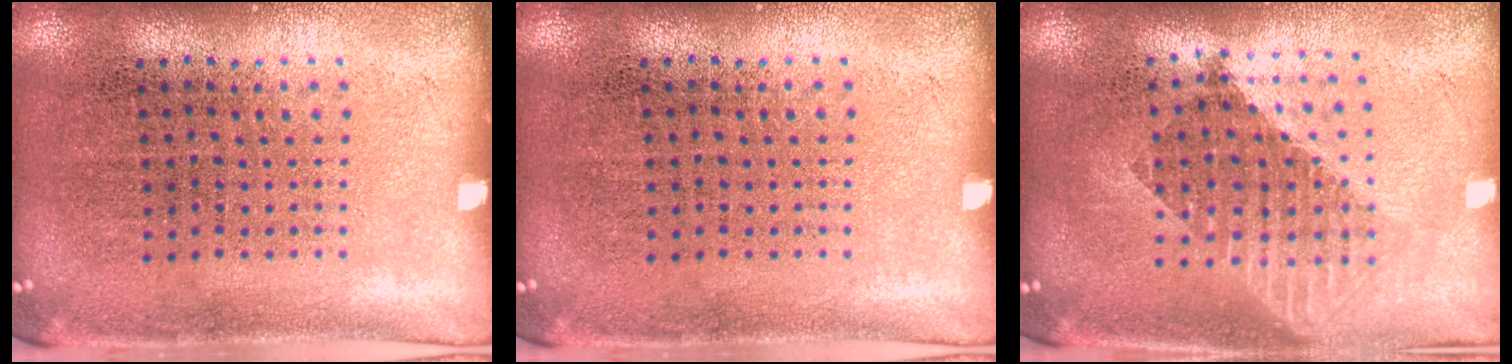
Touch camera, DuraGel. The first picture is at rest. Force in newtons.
{"total": 0.0}
{"total": 1.7, "press": 1.4, "slide": 1.0}